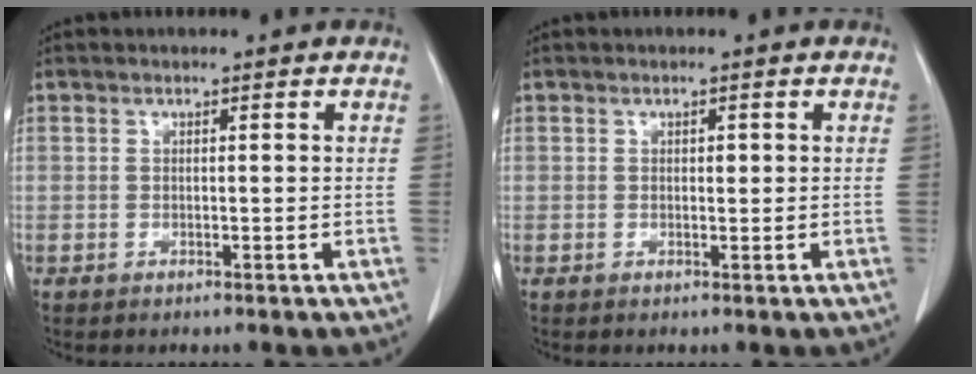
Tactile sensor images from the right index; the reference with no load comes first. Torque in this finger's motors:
{"motor_torque": [-0.01, 0.22, 0.00, 0.00]}